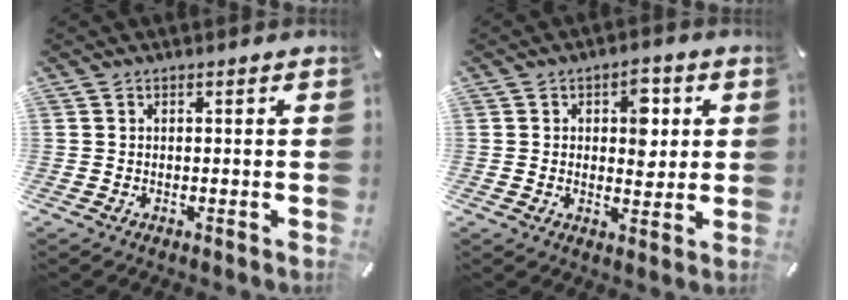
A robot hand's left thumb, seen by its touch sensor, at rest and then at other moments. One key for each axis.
{"total": 7.1, "fx": 1.6, "fy": 4.5, "fz": 5.2, "tx": -0.060, "ty": -0.007, "tz": 0.020}